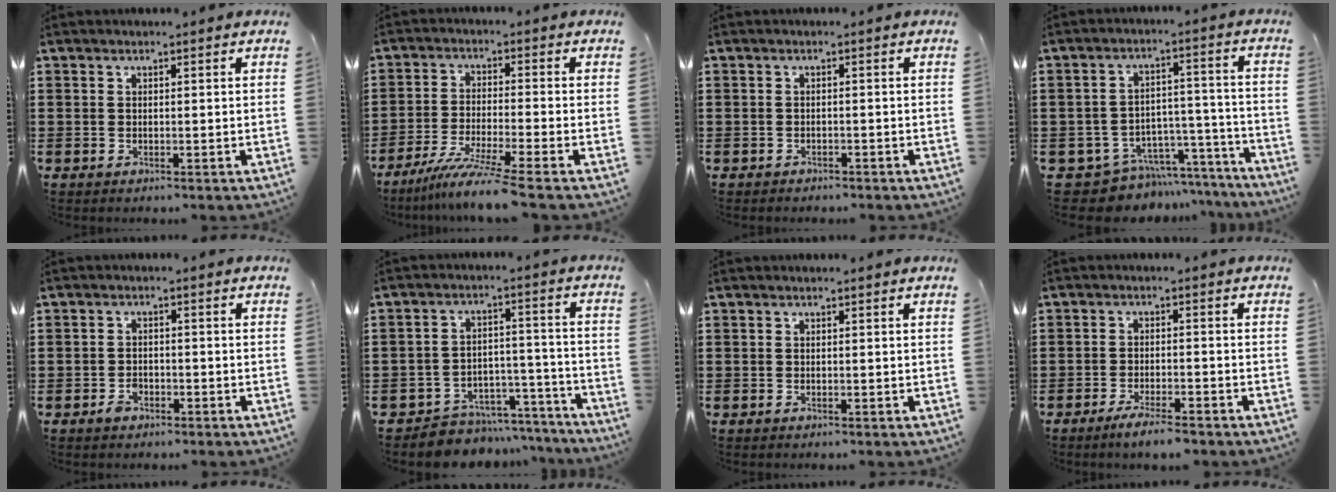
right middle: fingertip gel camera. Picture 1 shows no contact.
{"total": 6.7, "force": [-5.3, -0.8, 4.1], "torque": [-0.084, -0.025, -0.104]}
{"total": 0.9, "force": [-0.9, 0.3, 0.0], "torque": [-0.002, 0.002, -0.020]}
{"total": 7.6, "force": [-6.9, 3.0, 1.0], "torque": [-0.018, 0.027, -0.129]}
{"total": 2.5, "force": [-1.8, 1.1, 1.4], "torque": [-0.025, 0.002, -0.034]}
{"total": 6.2, "force": [-5.8, 2.0, 0.3], "torque": [-0.002, 0.028, -0.116]}
{"total": 0.0}
{"total": 3.5, "force": [-2.9, 0.1, 2.0], "torque": [-0.032, 0.002, -0.053]}